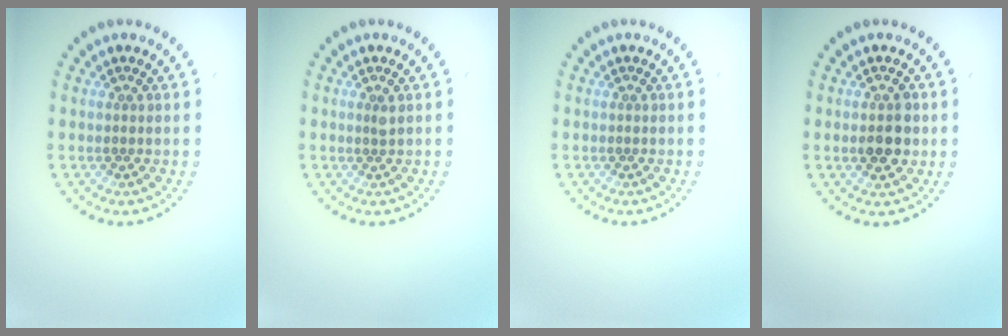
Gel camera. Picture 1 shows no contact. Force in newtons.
{"total": 0.8, "press": 0.5, "slide": 0.6}
{"total": 0.0}
{"total": 3.0, "press": 3.0, "slide": 0.1}